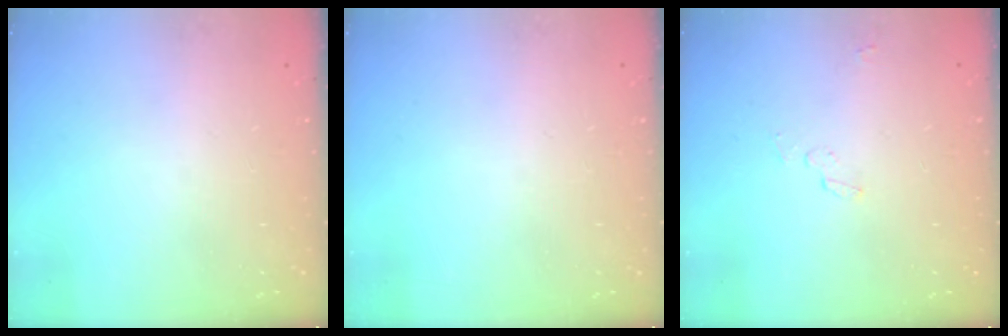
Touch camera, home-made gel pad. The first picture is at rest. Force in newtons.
{"total": 0.0}
{"total": 3.3, "press": 3.1, "slide": 1.2}